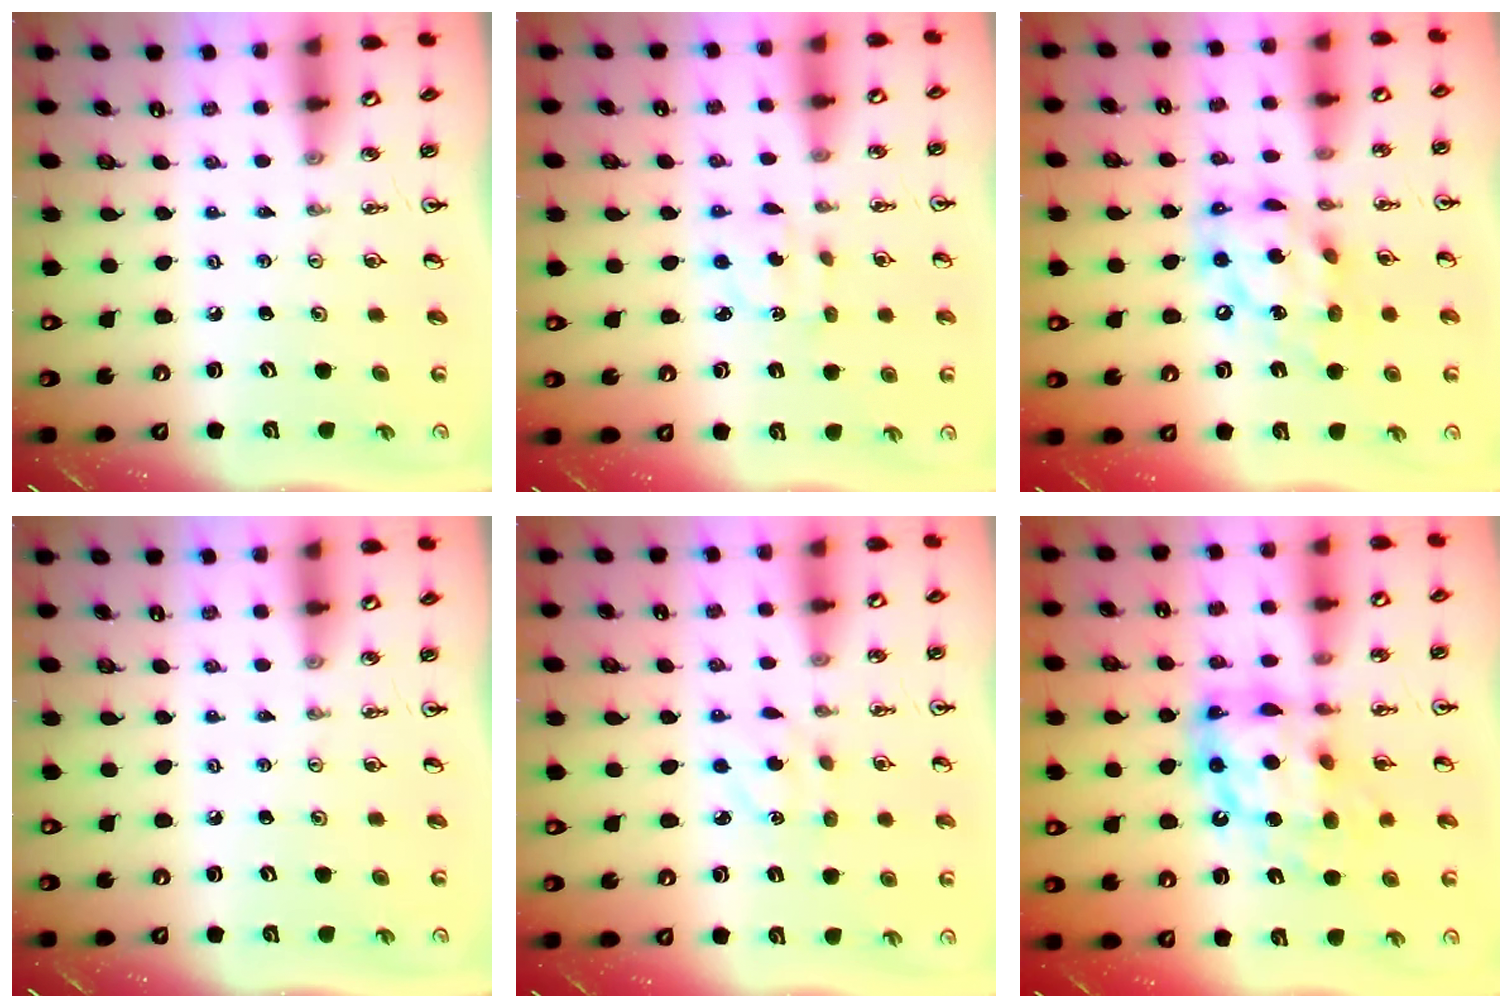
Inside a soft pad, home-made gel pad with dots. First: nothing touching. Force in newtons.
{"total": 2.2, "press": 2.2, "slide": 0.6}
{"total": 14.7, "press": 14.6, "slide": 1.2}
{"total": 0.0}
{"total": 4.0, "press": 3.9, "slide": 0.6}
{"total": 14.7, "press": 14.7, "slide": 1.3}